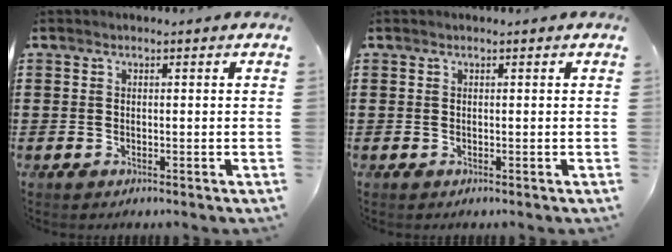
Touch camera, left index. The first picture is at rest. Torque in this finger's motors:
{"motor_torque": [-0.01, 0.01, 0.00, 0.00]}